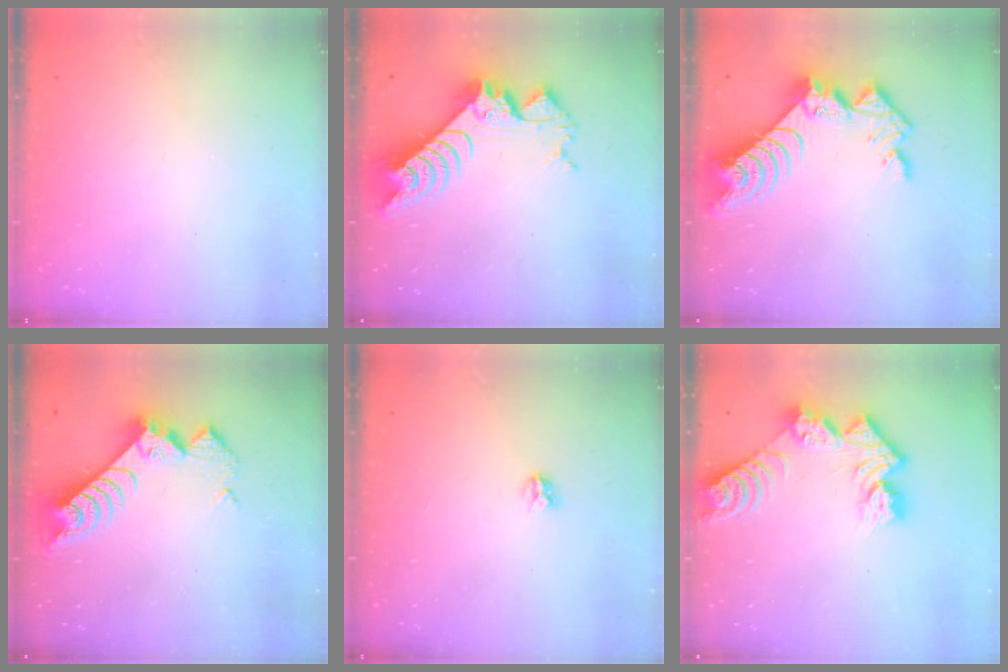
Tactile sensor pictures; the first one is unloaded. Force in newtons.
{"total": 10.6, "press": 10.6, "slide": 0.9}
{"total": 12.5, "press": 12.5, "slide": 1.2}
{"total": 9.4, "press": 9.4, "slide": 0.7}
{"total": 2.9, "press": 2.9, "slide": 0.3}
{"total": 11.0, "press": 11.0, "slide": 0.8}